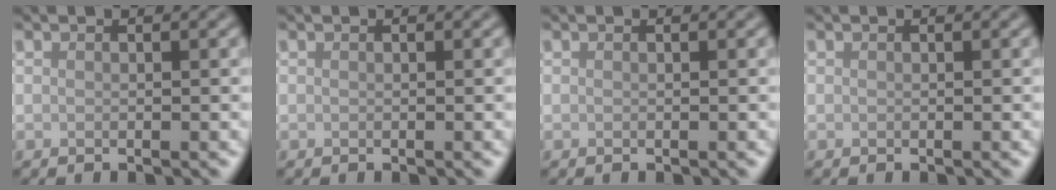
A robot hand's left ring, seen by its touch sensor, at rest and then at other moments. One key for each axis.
{"total": 0.0}
{"total": 0.0}
{"total": 0.0}